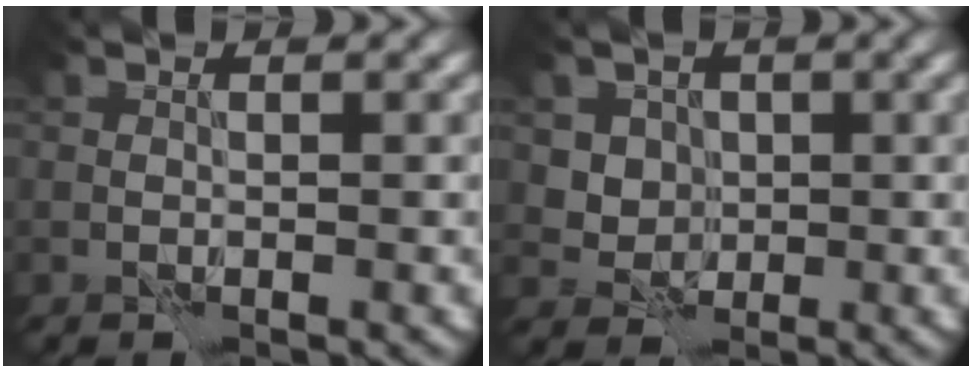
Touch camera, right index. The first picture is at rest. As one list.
[{"total": 3.9, "force": [1.7, 3.3, 1.1], "torque": [-0.012, 0.003, 0.029]}]